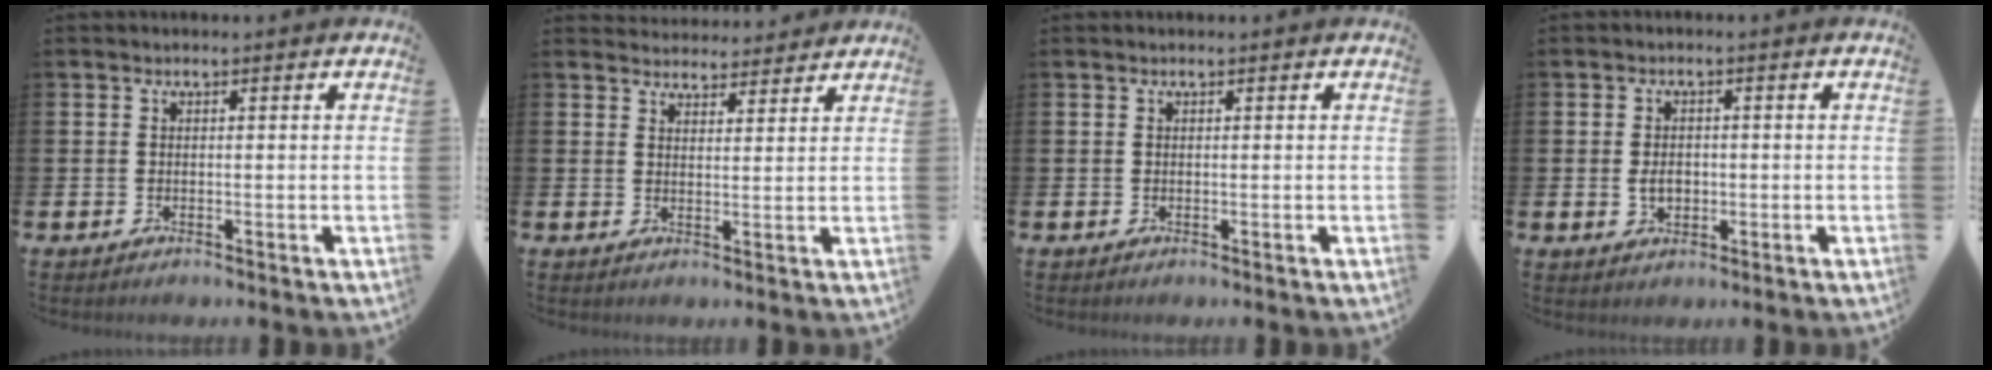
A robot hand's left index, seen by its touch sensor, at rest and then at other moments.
{"total": 3.5, "force": [3.4, 0.8, -0.4], "torque": [0.001, -0.019, 0.062]}
{"total": 0.0}
{"total": 2.5, "force": [-0.2, 1.8, 1.7], "torque": [-0.023, 0.001, -0.008]}